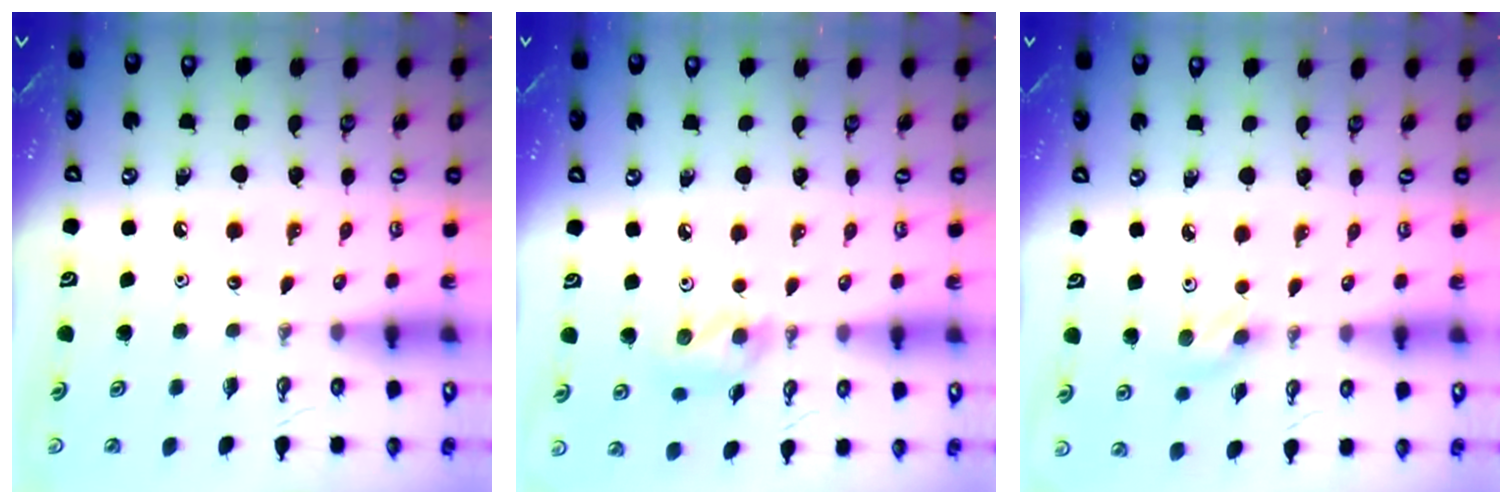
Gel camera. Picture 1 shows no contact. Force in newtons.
{"total": 6.9, "press": 6.8, "slide": 0.9}
{"total": 4.3, "press": 3.9, "slide": 1.9}